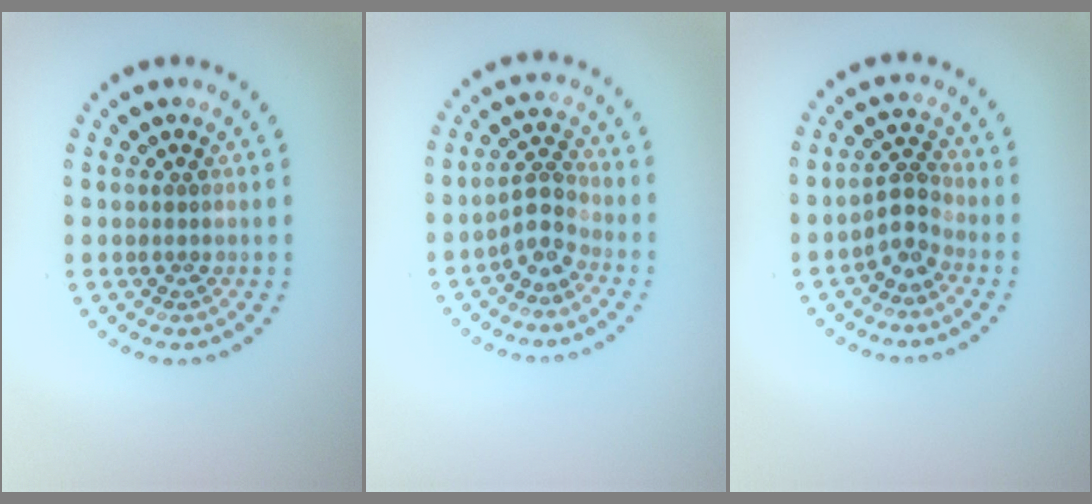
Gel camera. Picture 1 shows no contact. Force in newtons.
{"total": 2.4, "press": 1.9, "slide": 1.5}
{"total": 2.4, "press": 1.8, "slide": 1.7}